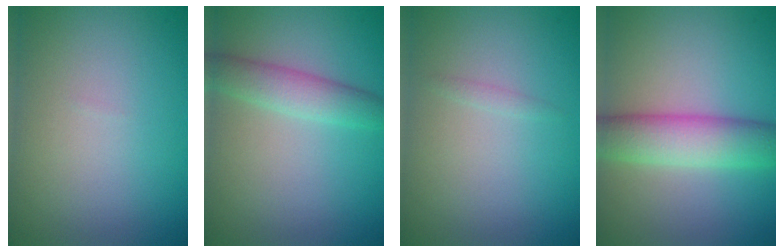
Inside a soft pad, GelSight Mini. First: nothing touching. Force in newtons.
{"total": 3.0, "press": 3.0, "slide": 0.1}
{"total": 0.6, "press": 0.6, "slide": 0.0}
{"total": 5.7, "press": 5.7, "slide": 0.2}